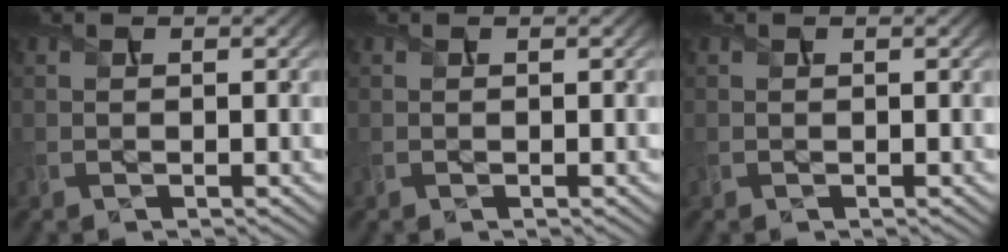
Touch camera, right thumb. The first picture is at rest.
{"total": 0.0}
{"total": 0.0}